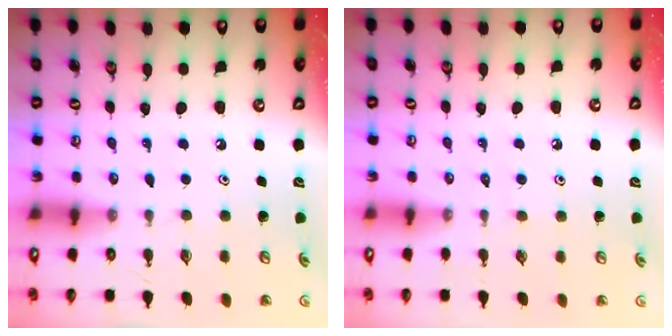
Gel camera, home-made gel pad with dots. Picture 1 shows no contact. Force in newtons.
{"total": 2.1, "press": 2.1, "slide": 0.4}